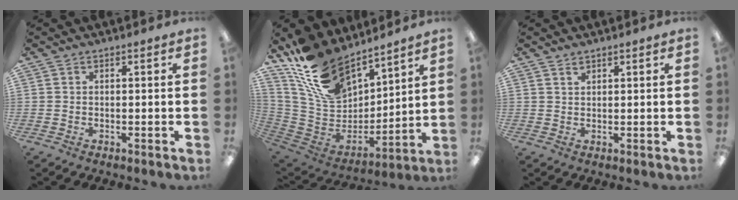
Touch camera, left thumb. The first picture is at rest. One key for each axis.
{"total": 20.1, "fx": 14.6, "fy": 10.4, "fz": 9.1, "tx": -0.190, "ty": -0.083, "tz": 0.275}
{"total": 1.5, "fx": 1.3, "fy": 0.5, "fz": 0.5, "tx": -0.004, "ty": -0.004, "tz": 0.023}